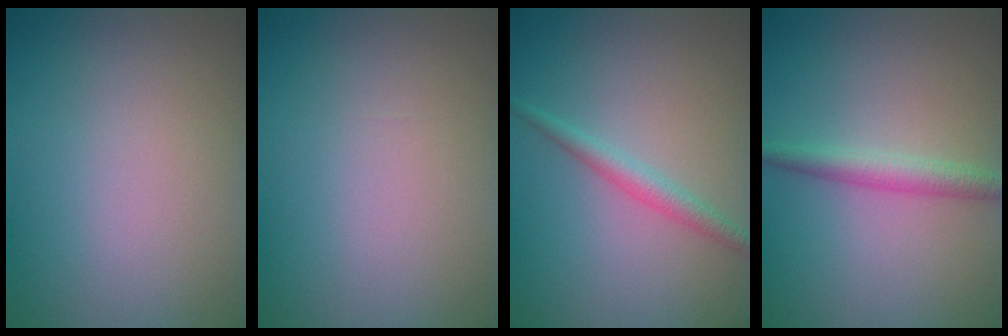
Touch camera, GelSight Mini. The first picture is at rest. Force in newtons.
{"total": 0.0}
{"total": 1.9, "press": 1.9, "slide": 0.1}
{"total": 2.3, "press": 2.3, "slide": 0.0}